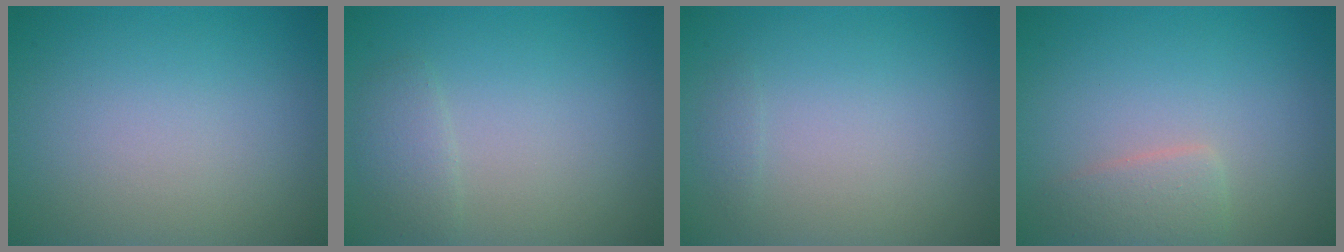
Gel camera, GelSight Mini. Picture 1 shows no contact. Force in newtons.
{"total": 1.4, "press": 1.4, "slide": 0.1}
{"total": 0.6, "press": 0.6, "slide": 0.0}
{"total": 2.0, "press": 2.0, "slide": 0.1}